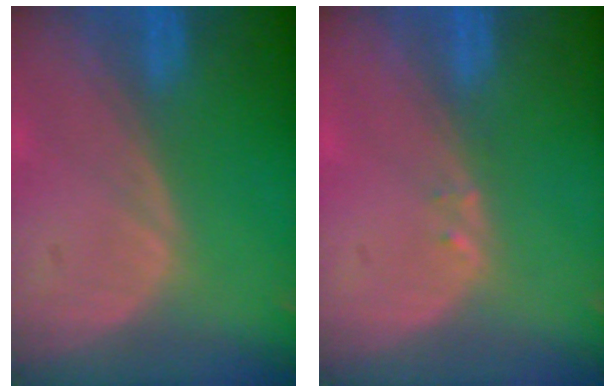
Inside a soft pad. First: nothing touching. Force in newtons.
{"total": 0.6, "press": 0.6, "slide": 0.2}